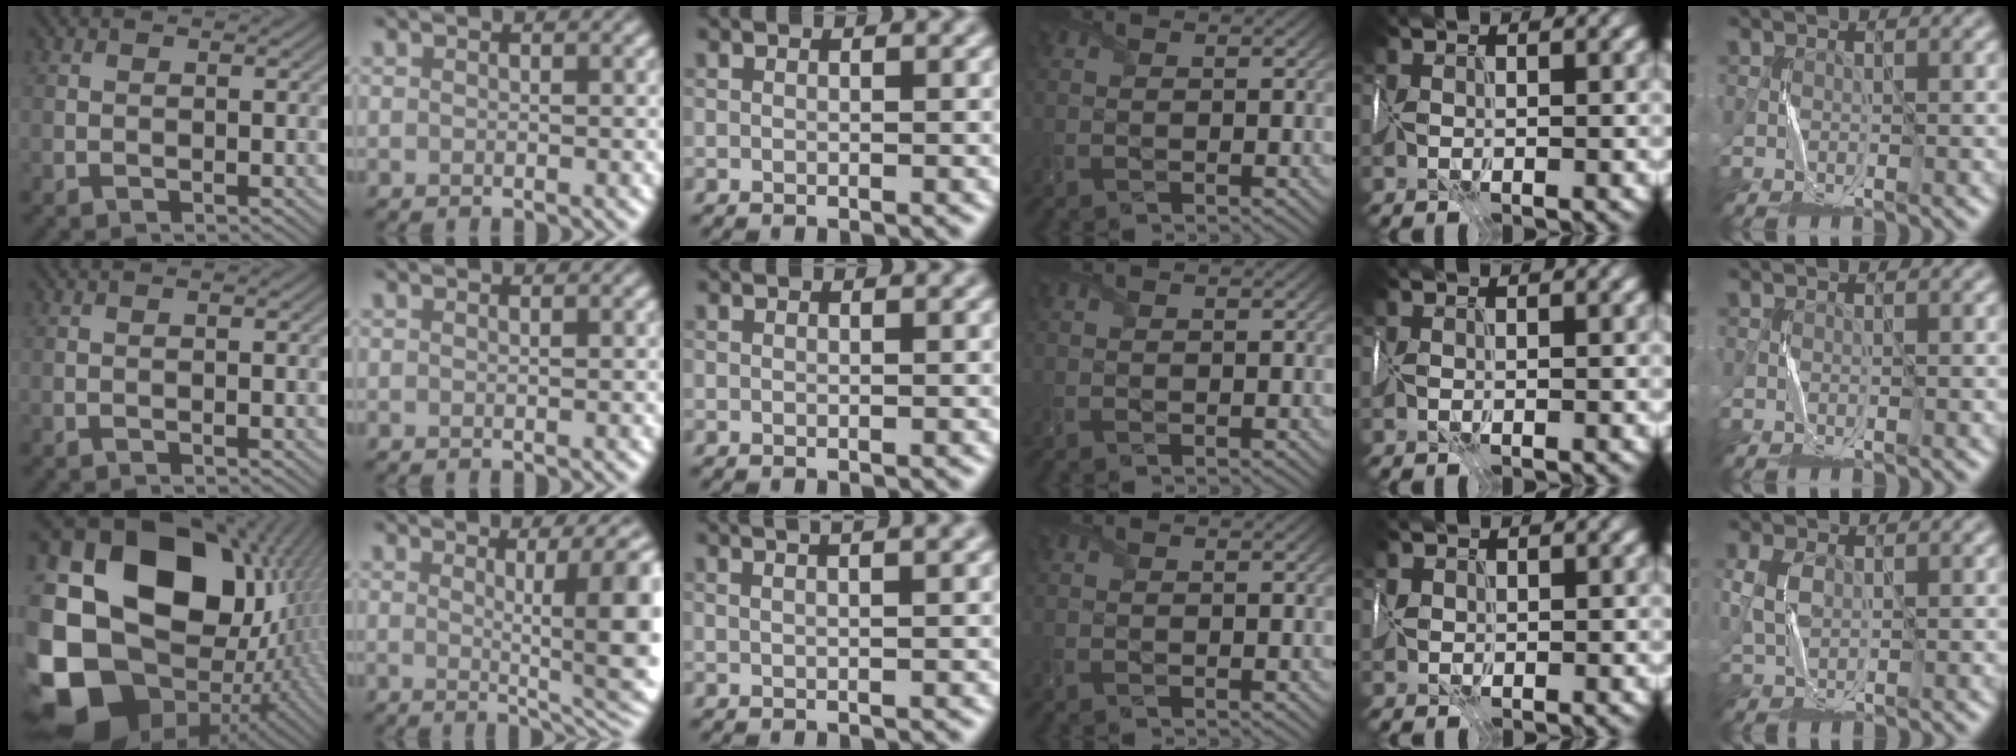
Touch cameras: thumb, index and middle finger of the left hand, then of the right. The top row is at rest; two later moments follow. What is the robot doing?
{"motion": "wrap", "object": "receipt paper"}